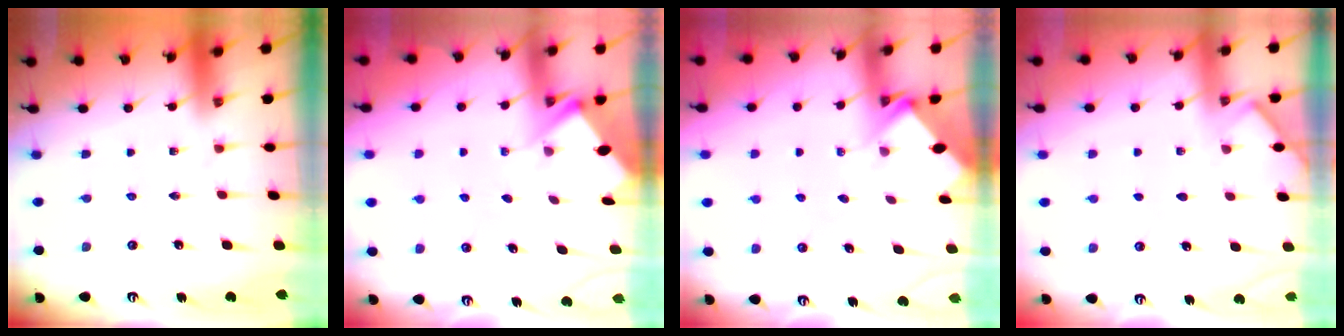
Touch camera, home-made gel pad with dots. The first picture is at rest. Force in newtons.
{"total": 2.9, "press": 2.9, "slide": 0.3}
{"total": 2.5, "press": 2.5, "slide": 0.2}
{"total": 3.6, "press": 3.6, "slide": 0.3}